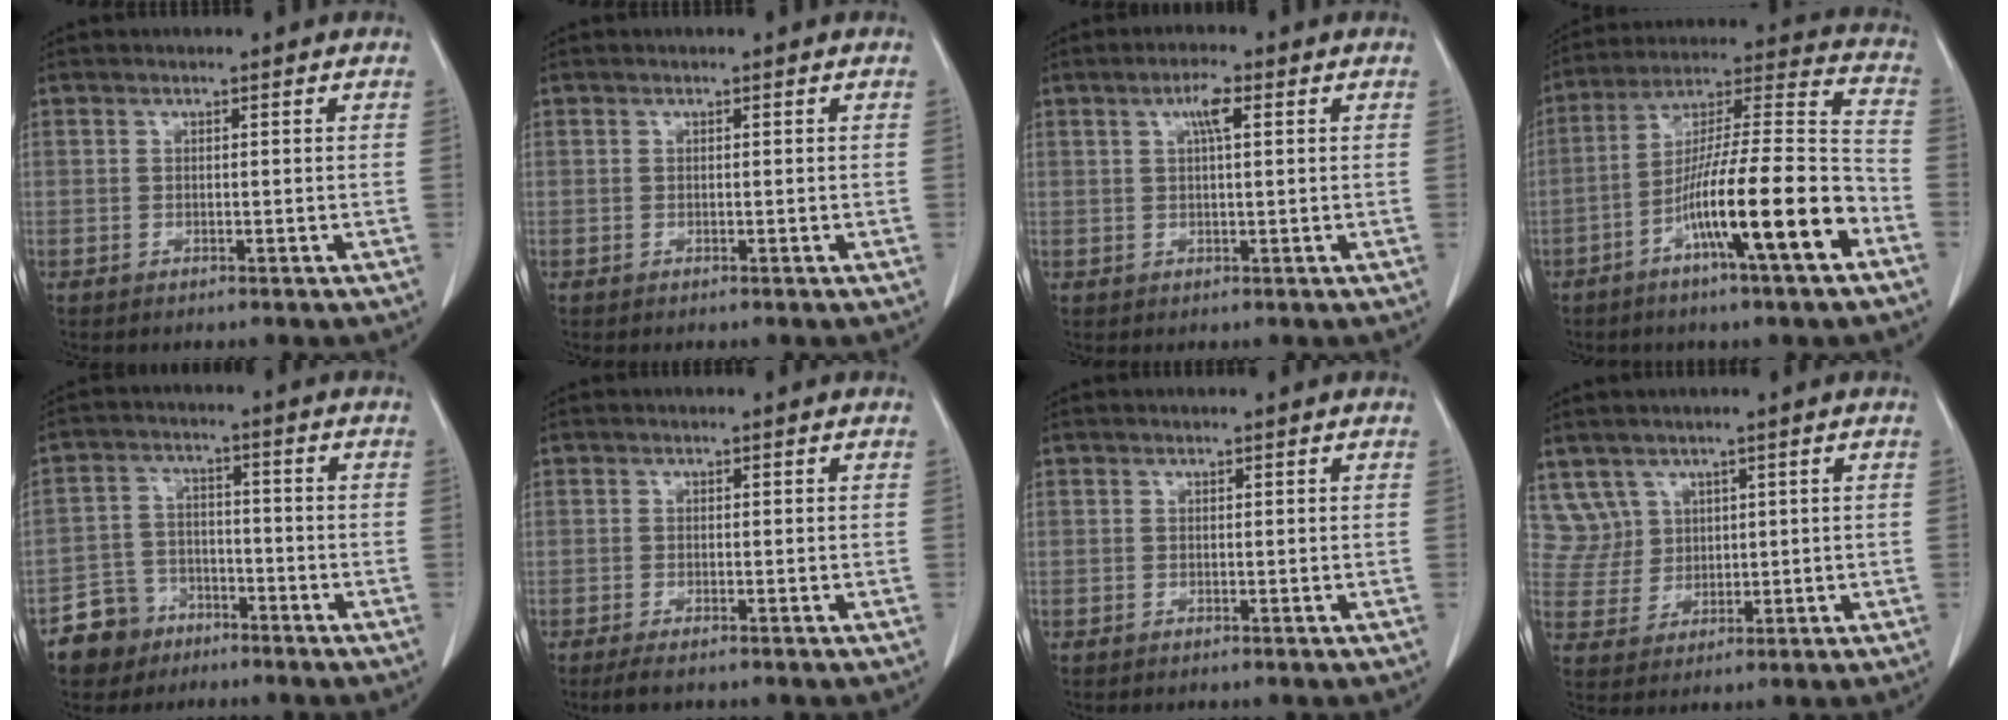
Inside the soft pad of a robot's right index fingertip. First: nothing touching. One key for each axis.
{"total": 0.0}
{"total": 3.2, "fx": 1.2, "fy": 0.5, "fz": 3.0, "tx": -0.056, "ty": 0.005, "tz": 0.020}
{"total": 17.8, "fx": -7.8, "fy": 0.8, "fz": 16.0, "tx": -0.272, "ty": -0.002, "tz": -0.133}
{"total": 6.8, "fx": -4.4, "fy": 5.1, "fz": 0.3, "tx": 0.001, "ty": 0.009, "tz": -0.079}
{"total": 2.6, "fx": -2.0, "fy": 0.5, "fz": 1.6, "tx": -0.031, "ty": -0.007, "tz": -0.032}
{"total": 0.0}
{"total": 5.4, "fx": 3.0, "fy": 4.4, "fz": -0.4, "tx": 0.015, "ty": 0.011, "tz": 0.067}